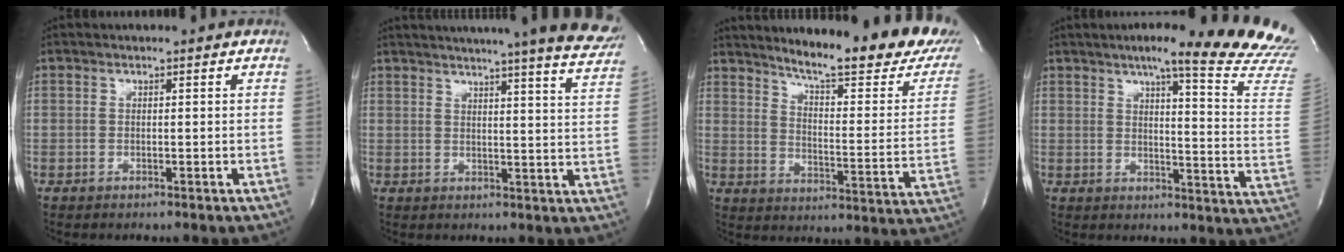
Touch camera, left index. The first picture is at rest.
{"total": 25.0, "force": [22.3, 0.7, 11.2], "torque": [-0.167, -0.057, 0.256]}
{"total": 22.6, "force": [18.9, 2.3, 12.2], "torque": [-0.174, -0.075, 0.237]}
{"total": 20.8, "force": [18.2, -0.3, 10.2], "torque": [-0.128, -0.086, 0.203]}